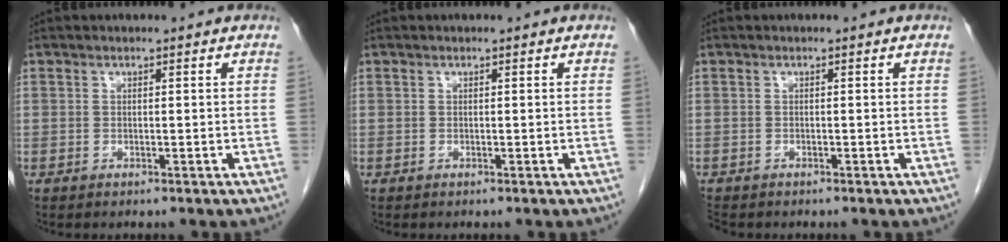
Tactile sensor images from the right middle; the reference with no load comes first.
{"total": 0.0}
{"total": 2.0, "force": [-1.7, 0.8, 0.6], "torque": [-0.017, -0.006, -0.028]}